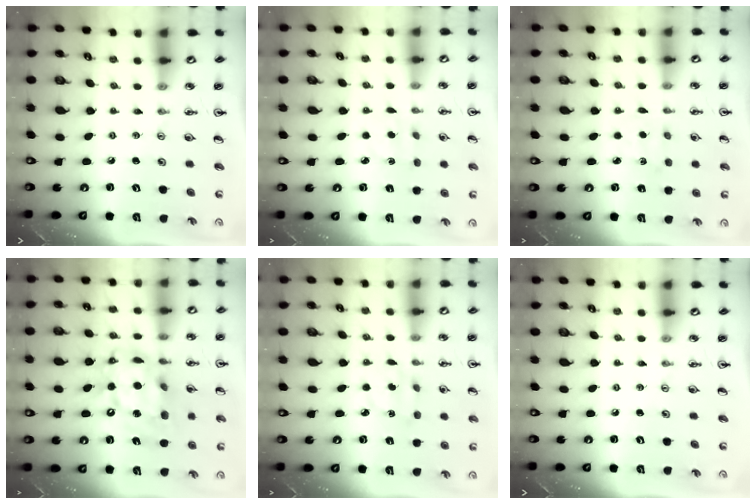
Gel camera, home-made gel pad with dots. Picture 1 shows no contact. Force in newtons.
{"total": 2.0, "press": 1.9, "slide": 0.7}
{"total": 4.3, "press": 4.3, "slide": 0.3}
{"total": 16.3, "press": 16.2, "slide": 1.2}
{"total": 3.6, "press": 3.6, "slide": 0.4}
{"total": 0.0}